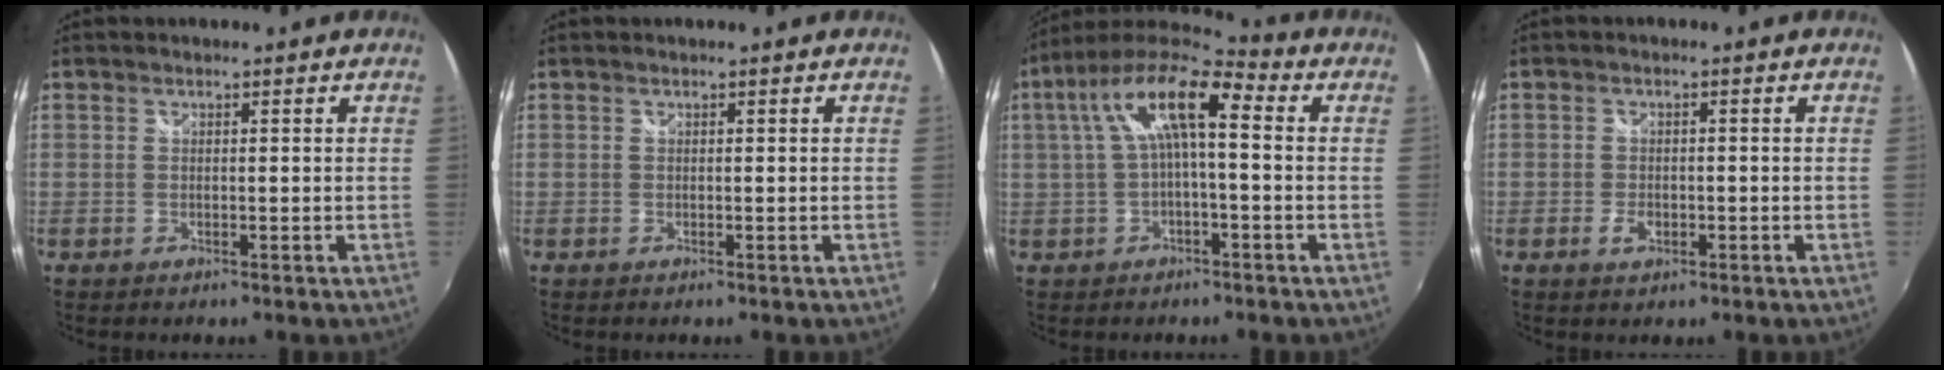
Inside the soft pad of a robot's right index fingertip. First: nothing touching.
{"total": 0.0}
{"total": 12.5, "force": [1.7, 3.8, 11.8], "torque": [-0.224, 0.030, 0.024]}
{"total": 2.2, "force": [-0.6, 1.6, 1.3], "torque": [-0.024, -0.003, -0.011]}